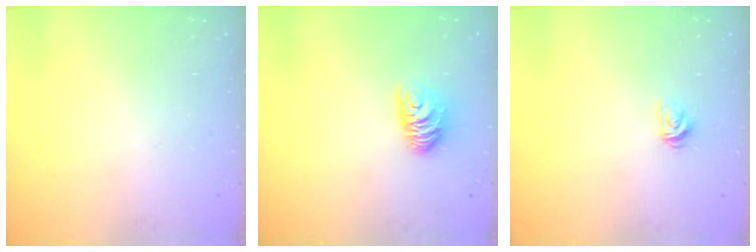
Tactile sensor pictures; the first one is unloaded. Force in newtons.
{"total": 8.2, "press": 8.2, "slide": 0.5}
{"total": 3.8, "press": 3.8, "slide": 0.5}